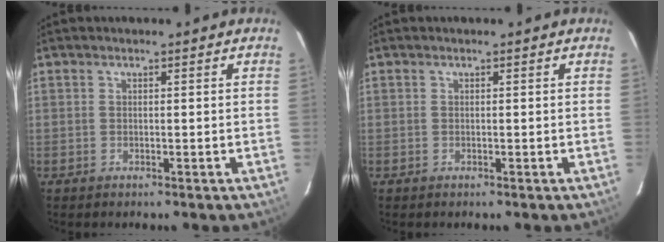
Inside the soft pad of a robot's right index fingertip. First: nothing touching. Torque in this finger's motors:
{"motor_torque": [0.04, 0.04, -0.03, 0.00]}